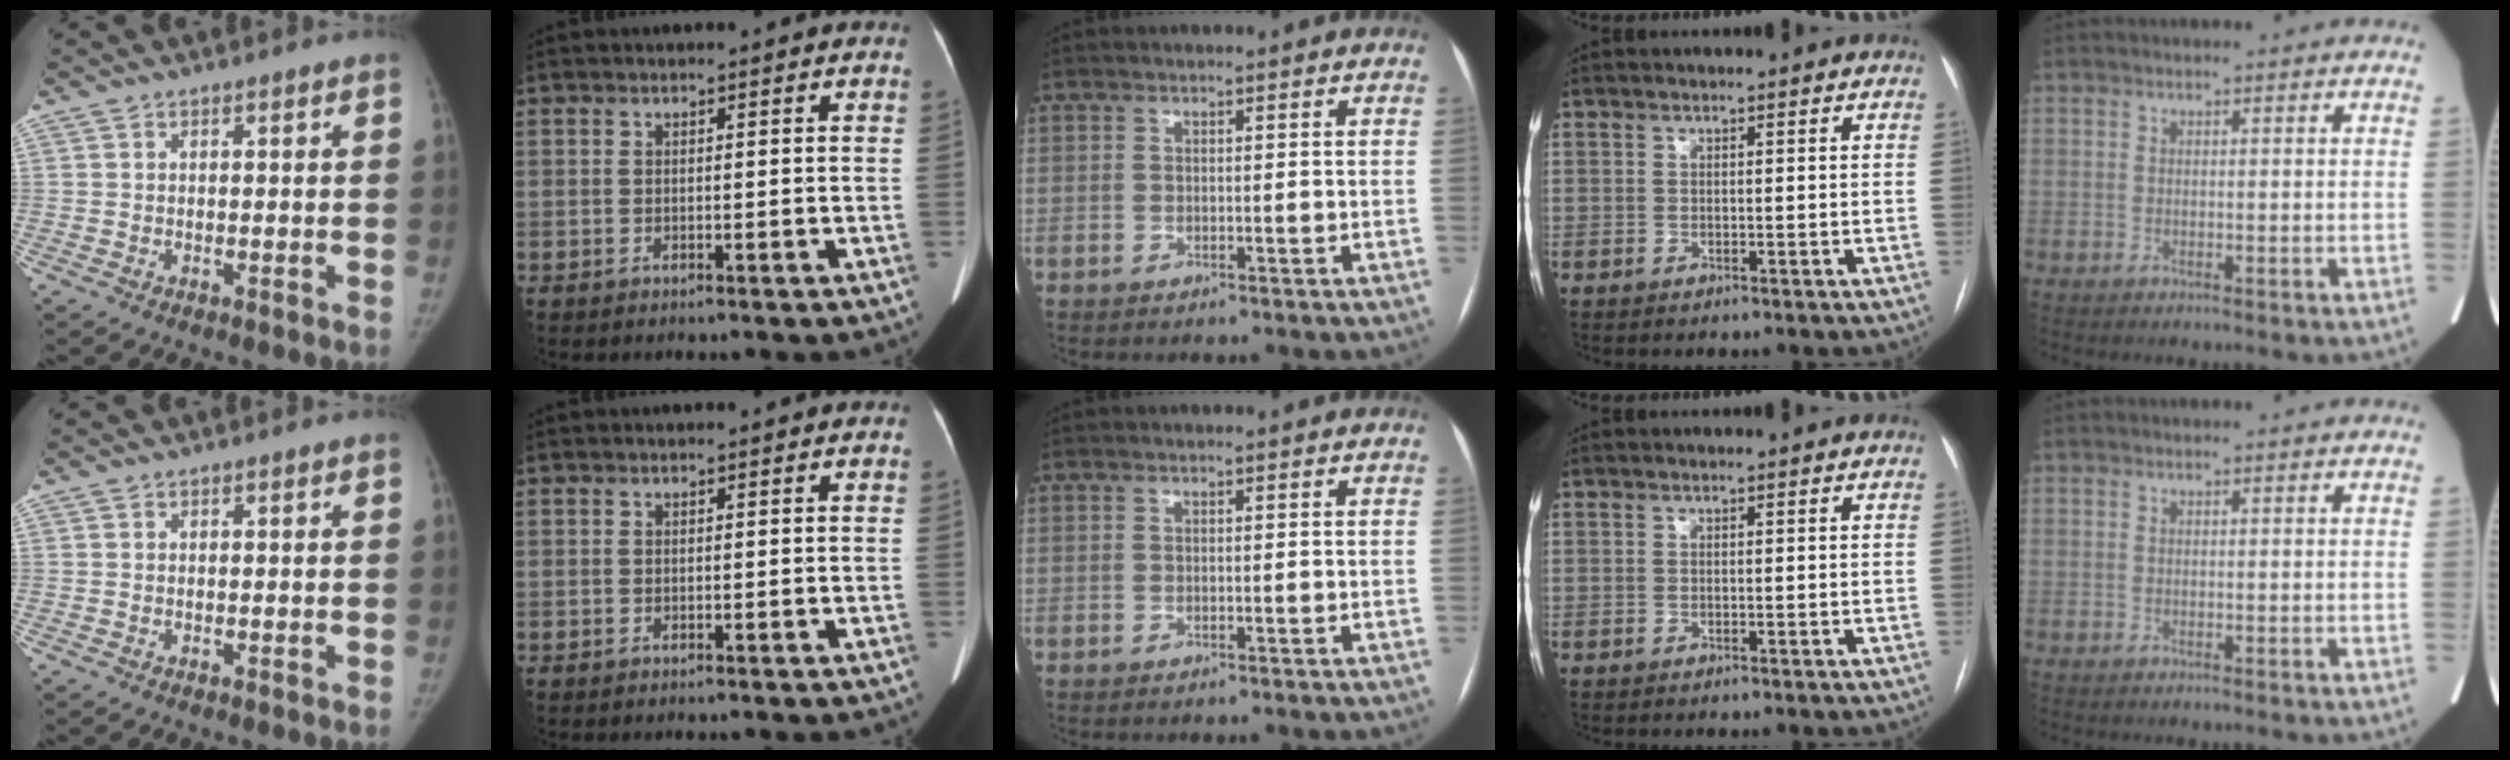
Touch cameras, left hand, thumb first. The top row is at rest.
{}